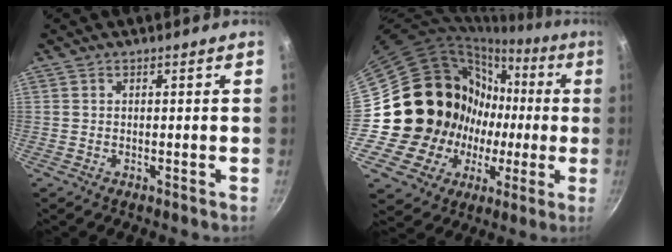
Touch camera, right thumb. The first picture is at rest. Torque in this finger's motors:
{"motor_torque": [2.48, 2.53, 0.58, -0.36, 0.24]}